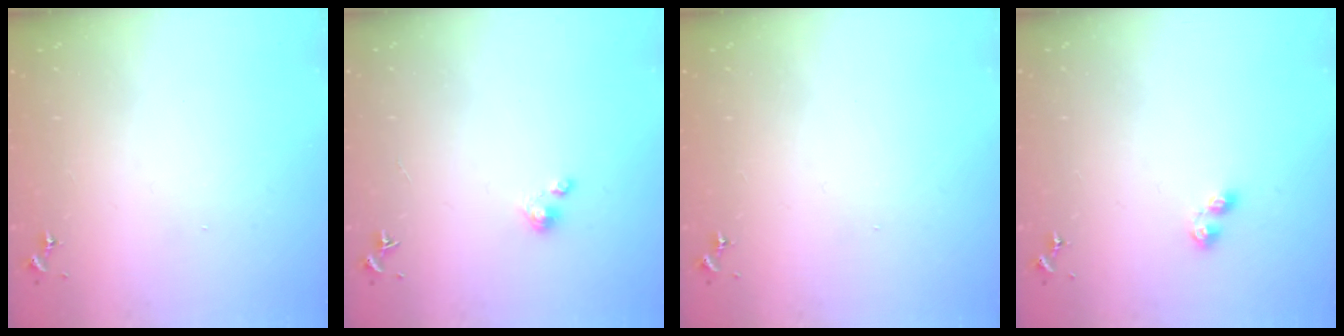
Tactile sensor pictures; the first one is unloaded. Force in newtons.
{"total": 3.3, "press": 3.2, "slide": 0.3}
{"total": 0.0}
{"total": 4.4, "press": 4.4, "slide": 0.6}